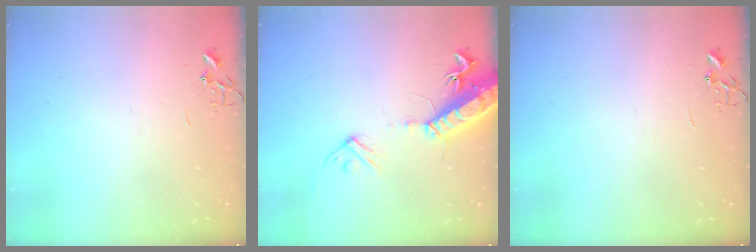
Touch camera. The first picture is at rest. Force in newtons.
{"total": 17.3, "press": 16.8, "slide": 3.9}
{"total": 0.0}